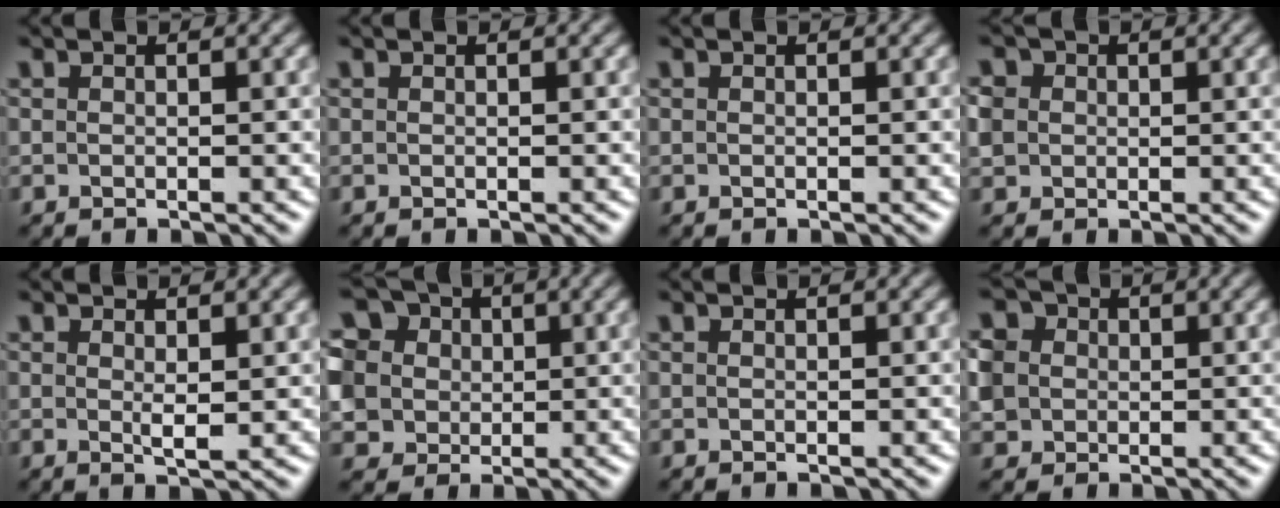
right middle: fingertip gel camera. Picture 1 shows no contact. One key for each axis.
{"total": 0.0}
{"total": 0.0}
{"total": 2.6, "fx": 0.3, "fy": 2.4, "fz": 0.9, "tx": -0.033, "ty": 0.011, "tz": 0.004}
{"total": 1.3, "fx": 0.4, "fy": 0.2, "fz": 1.3, "tx": -0.021, "ty": -0.004, "tz": 0.005}
{"total": 10.2, "fx": 1.4, "fy": 9.2, "fz": 4.2, "tx": -0.116, "ty": 0.024, "tz": 0.012}
{"total": 0.0}
{"total": 4.8, "fx": 0.5, "fy": 4.3, "fz": 2.0, "tx": -0.059, "ty": 0.021, "tz": 0.008}